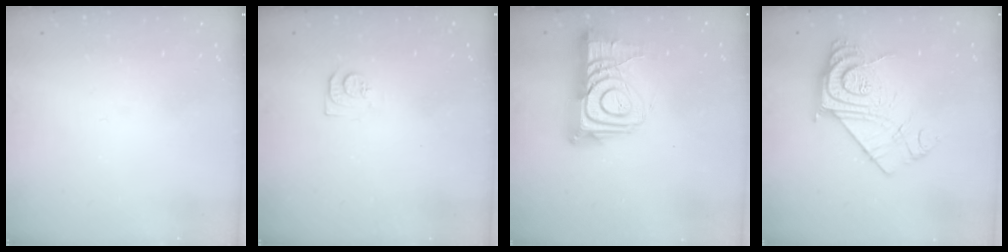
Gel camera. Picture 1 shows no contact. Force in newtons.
{"total": 8.2, "press": 8.2, "slide": 0.9}
{"total": 14.4, "press": 14.4, "slide": 1.1}
{"total": 14.6, "press": 14.5, "slide": 0.9}